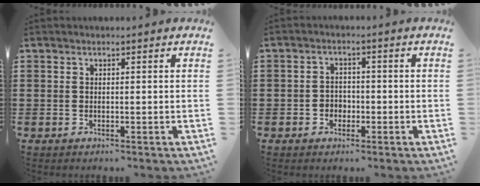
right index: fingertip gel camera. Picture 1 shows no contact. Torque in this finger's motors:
{"motor_torque": [0.85, 1.23, -0.06, -0.01]}